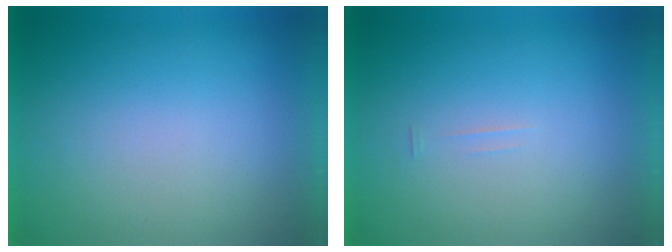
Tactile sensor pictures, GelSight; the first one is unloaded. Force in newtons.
{"total": 1.8}